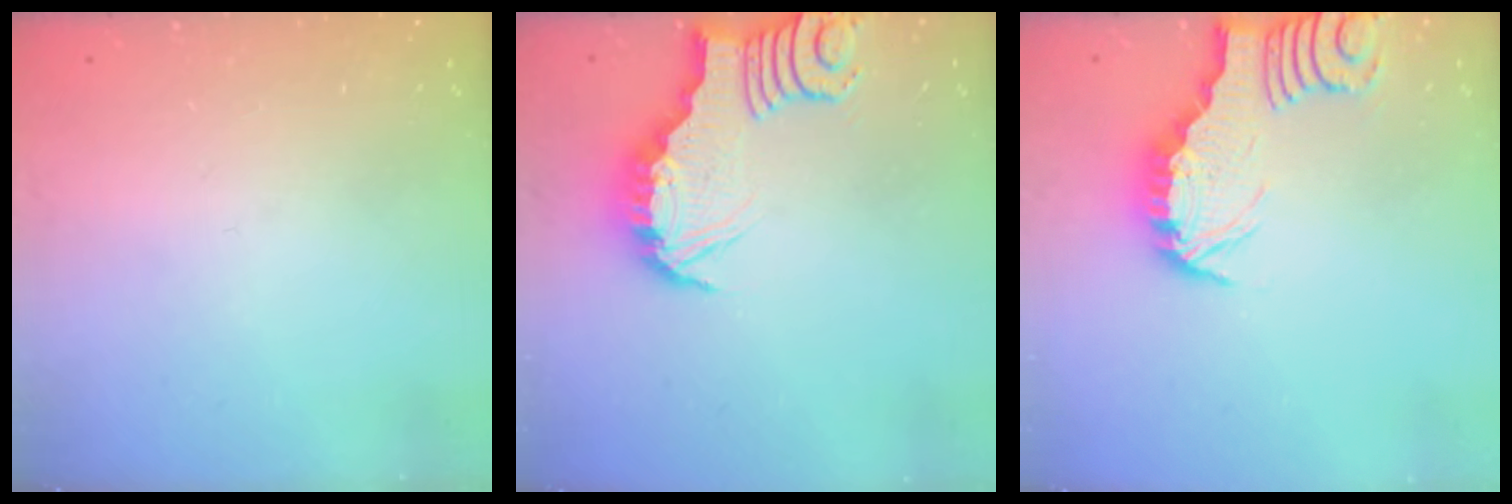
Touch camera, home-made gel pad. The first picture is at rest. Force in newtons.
{"total": 3.6, "press": 3.6, "slide": 0.2}
{"total": 2.9, "press": 2.9, "slide": 0.3}